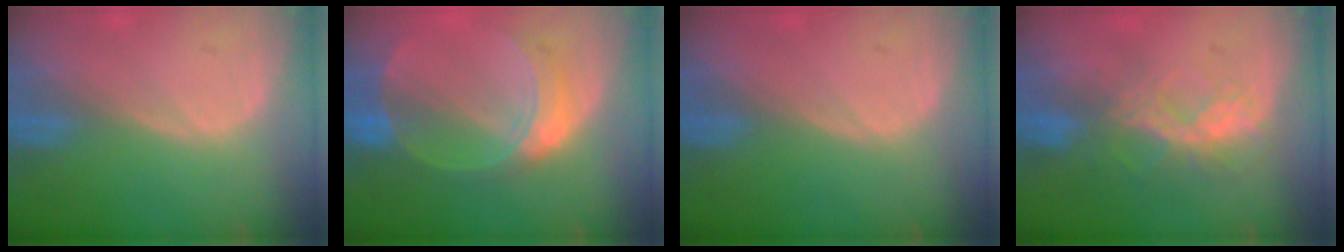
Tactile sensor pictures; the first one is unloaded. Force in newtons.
{"total": 7.6, "press": 6.8, "slide": 3.4}
{"total": 0.0}
{"total": 6.5, "press": 5.9, "slide": 2.7}